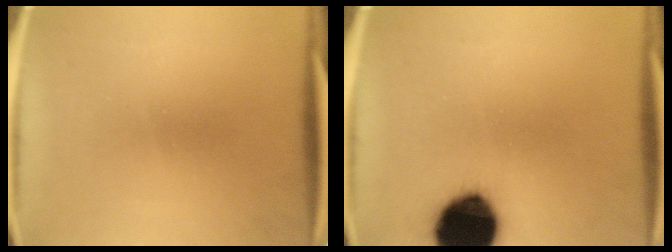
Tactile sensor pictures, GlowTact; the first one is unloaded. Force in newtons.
{"total": 19.6}